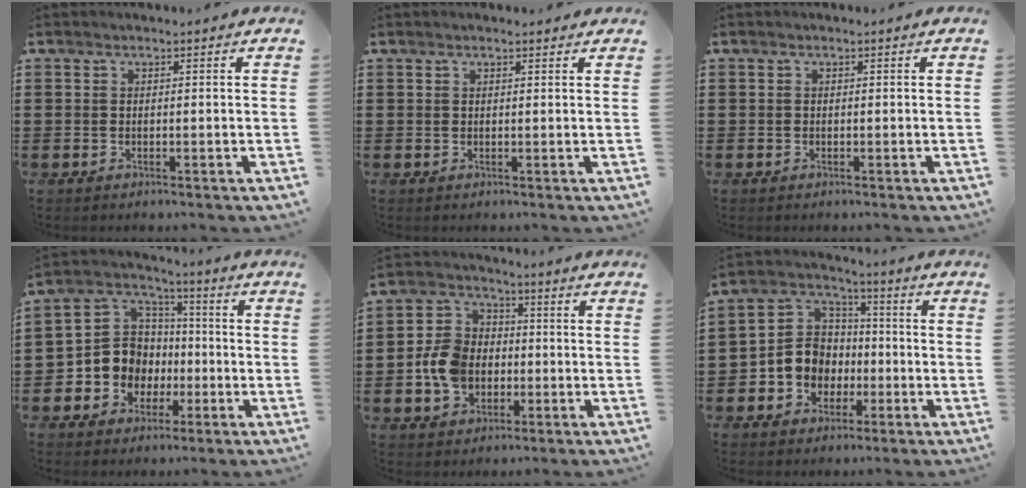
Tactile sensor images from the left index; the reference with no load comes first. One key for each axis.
{"total": 0.9, "fx": 0.7, "fy": 0.1, "fz": 0.5, "tx": -0.011, "ty": 0.001, "tz": 0.013}
{"total": 0.0}
{"total": 9.0, "fx": -1.9, "fy": 8.5, "fz": 2.3, "tx": -0.093, "ty": 0.006, "tz": -0.035}
{"total": 8.0, "fx": -1.5, "fy": 6.7, "fz": 4.1, "tx": -0.112, "ty": 0.017, "tz": -0.029}
{"total": 7.7, "fx": -2.0, "fy": 7.2, "fz": 2.1, "tx": -0.078, "ty": 0.012, "tz": -0.041}